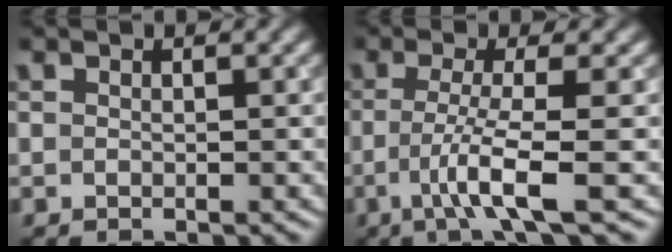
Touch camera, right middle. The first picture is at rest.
{"total": 4.8, "force": [-1.4, 0.7, 4.5], "torque": [-0.080, -0.007, -0.032]}